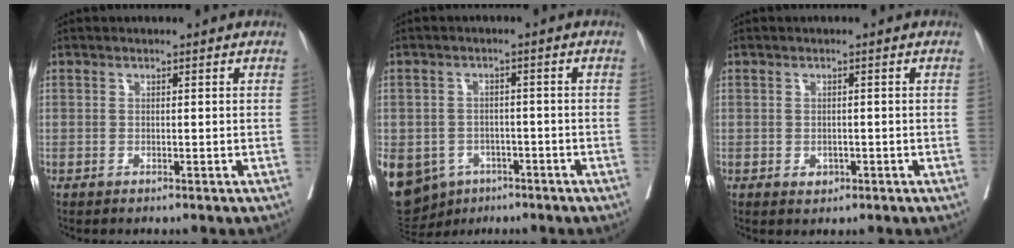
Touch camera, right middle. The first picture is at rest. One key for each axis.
{"total": 18.0, "fx": -8.1, "fy": 14.4, "fz": 7.1, "tx": -0.218, "ty": -0.001, "tz": -0.106}
{"total": 1.5, "fx": -0.6, "fy": 1.2, "fz": 0.8, "tx": -0.010, "ty": 0.002, "tz": -0.003}